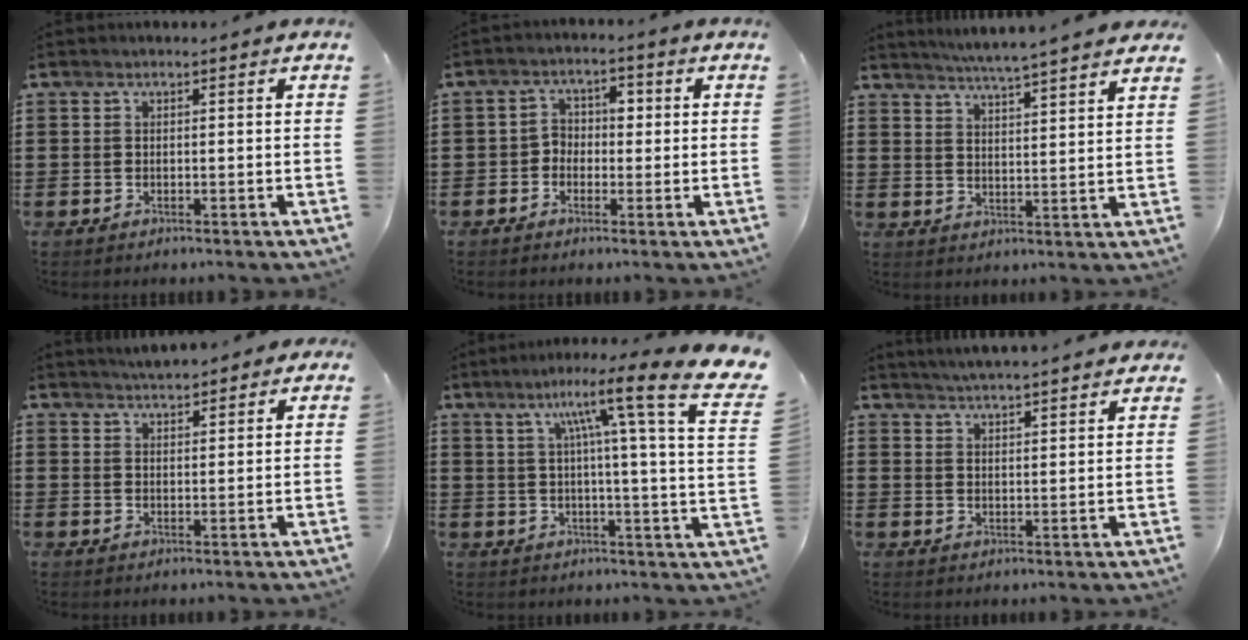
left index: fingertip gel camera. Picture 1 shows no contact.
{"total": 3.2, "force": [-0.9, 2.6, 1.5], "torque": [-0.041, 0.015, -0.024]}
{"total": 4.5, "force": [4.2, -0.8, 1.1], "torque": [-0.037, -0.024, 0.073]}
{"total": 3.0, "force": [2.9, 0.4, 0.4], "torque": [-0.016, -0.002, 0.055]}
{"total": 13.0, "force": [6.9, 0.4, 11.0], "torque": [-0.195, -0.040, 0.089]}
{"total": 3.7, "force": [3.7, -0.5, 0.3], "torque": [-0.019, -0.019, 0.065]}